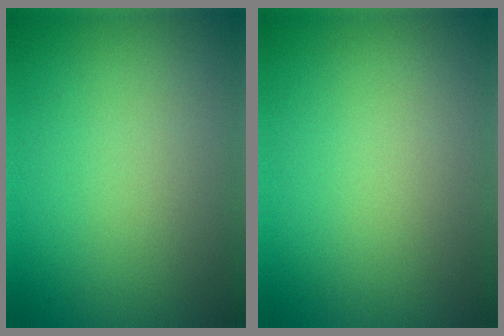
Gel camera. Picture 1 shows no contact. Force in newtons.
{"total": 0.0}